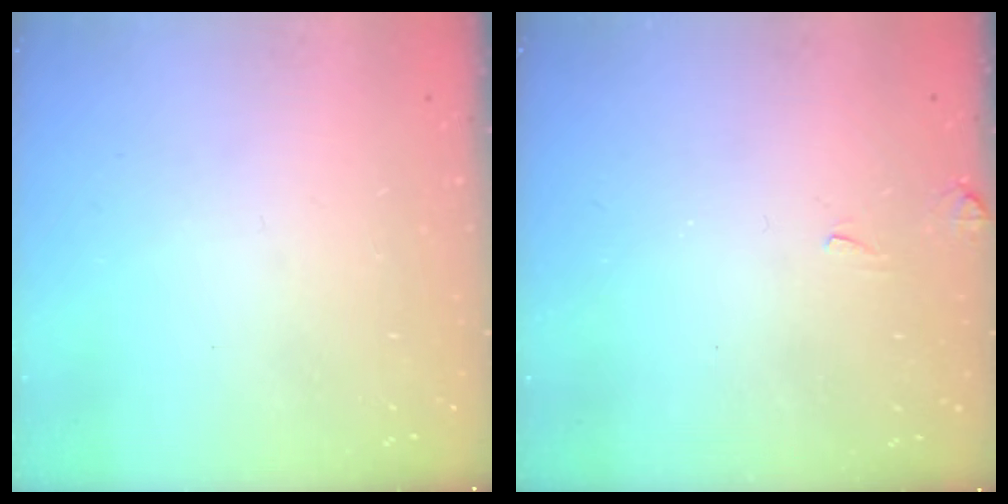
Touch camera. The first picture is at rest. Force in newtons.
{"total": 3.9, "press": 3.9, "slide": 0.4}